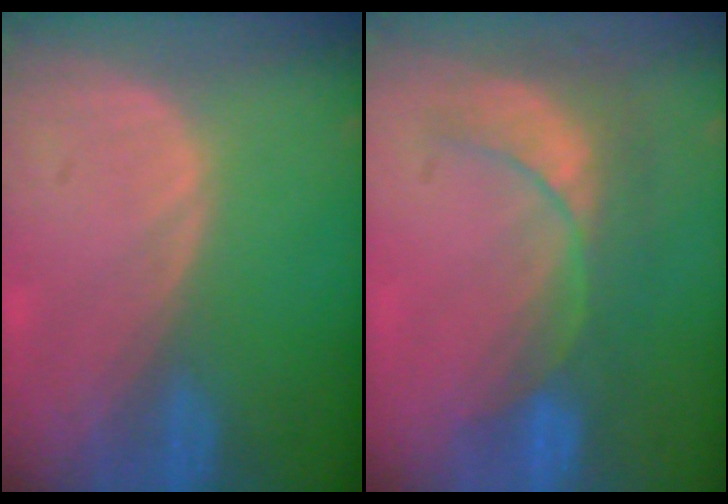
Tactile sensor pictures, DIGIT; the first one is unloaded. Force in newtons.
{"total": 9.0, "press": 7.7, "slide": 4.5}